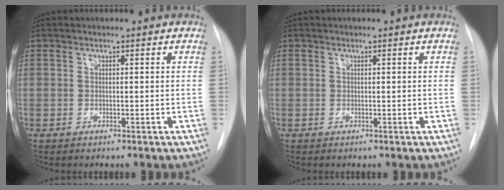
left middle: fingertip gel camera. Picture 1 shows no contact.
{"total": 0.0}